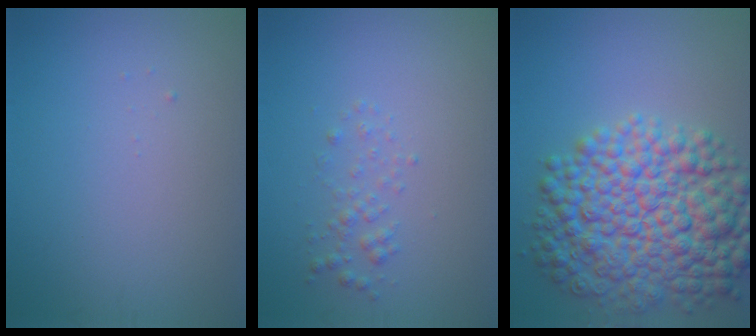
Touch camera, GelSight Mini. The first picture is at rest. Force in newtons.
{"total": 1.3, "press": 1.3, "slide": 0.0}
{"total": 11.3, "press": 11.3, "slide": 0.1}